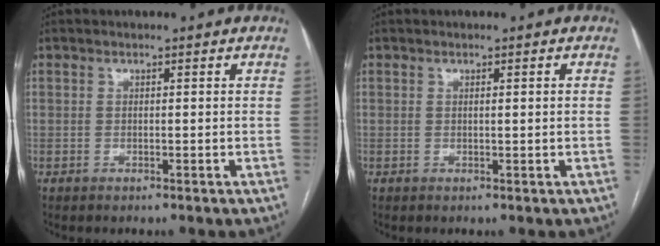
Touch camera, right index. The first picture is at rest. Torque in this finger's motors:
{"motor_torque": [-0.36, -0.07, -0.02, -0.01]}